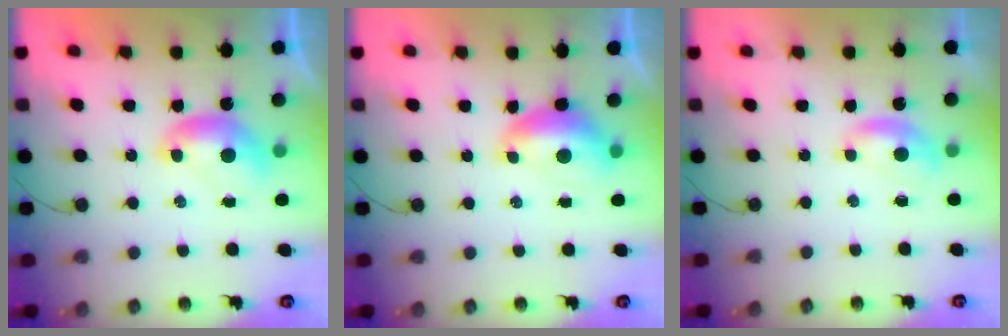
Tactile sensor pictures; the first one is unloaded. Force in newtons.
{"total": 1.8, "press": 1.7, "slide": 0.6}
{"total": 0.5, "press": 0.4, "slide": 0.4}